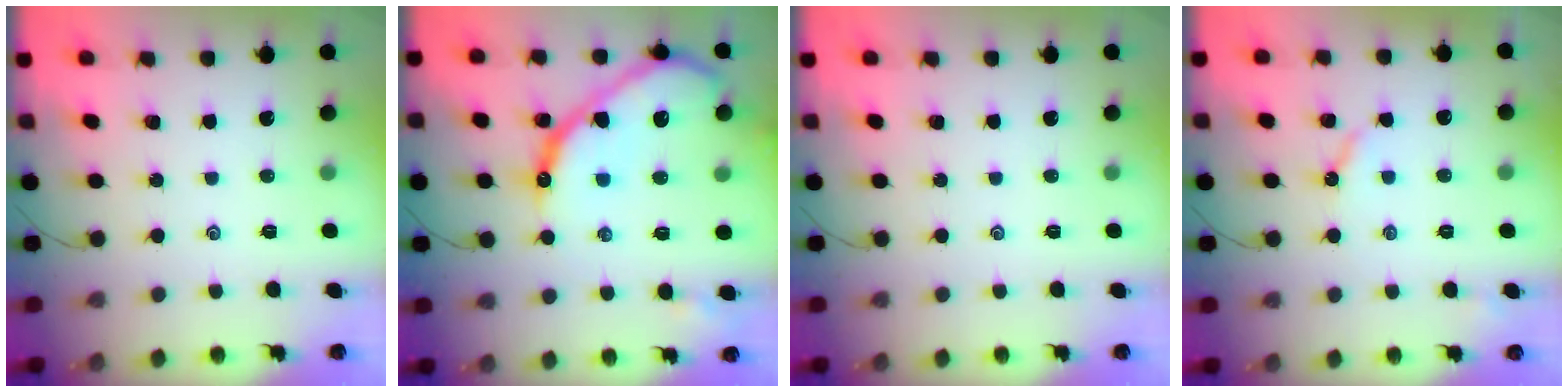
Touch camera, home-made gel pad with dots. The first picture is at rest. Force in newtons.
{"total": 19.4, "press": 19.3, "slide": 1.7}
{"total": 0.0}
{"total": 3.6, "press": 3.6, "slide": 0.6}